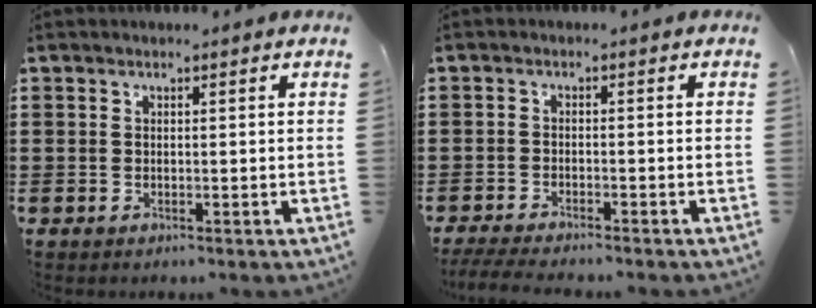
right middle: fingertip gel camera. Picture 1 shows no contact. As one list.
[{"total": 2.9, "force": [-2.7, -0.1, 1.0], "torque": [-0.025, -0.006, -0.056]}]